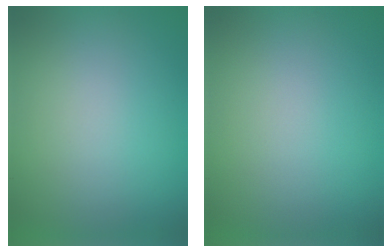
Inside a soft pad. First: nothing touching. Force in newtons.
{"total": 0.0}